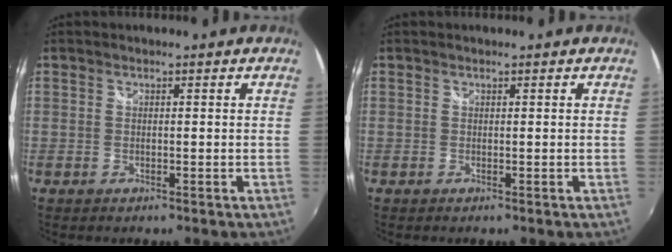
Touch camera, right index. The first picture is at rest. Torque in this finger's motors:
{"motor_torque": [-0.39, 0.27, 0.04, 0.00]}